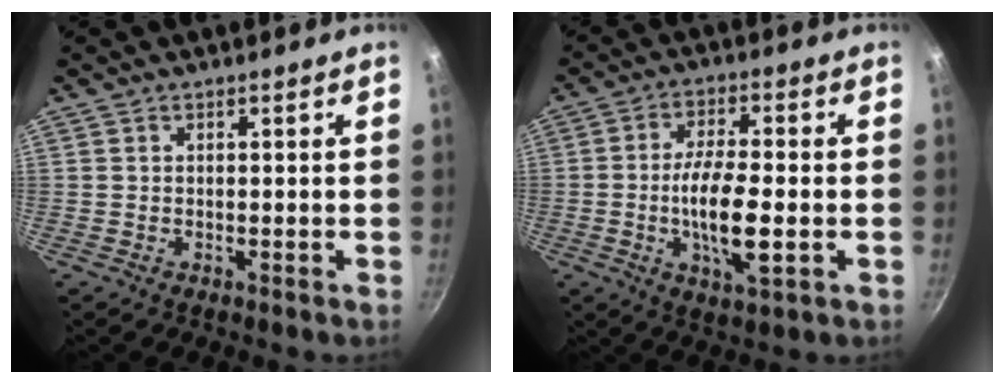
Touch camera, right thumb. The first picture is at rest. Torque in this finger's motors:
{"motor_torque": [2.83, 2.18, 1.74, -1.04, 0.70]}